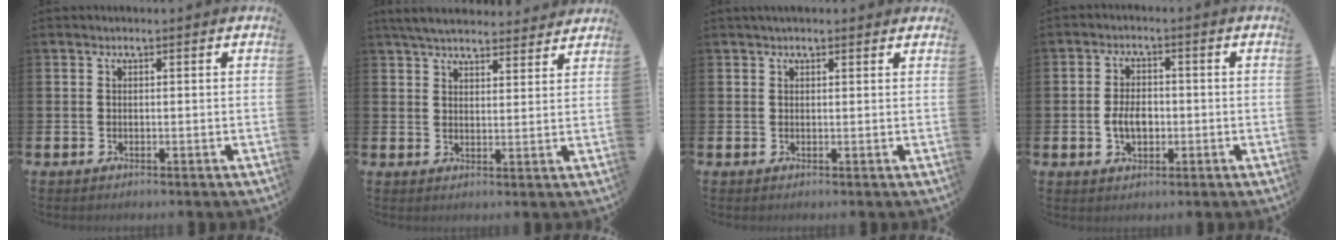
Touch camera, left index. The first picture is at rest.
{"total": 5.4, "force": [5.1, 1.0, 1.2], "torque": [-0.038, -0.022, 0.093]}
{"total": 1.3, "force": [1.2, 0.3, 0.5], "torque": [-0.001, 0.000, 0.019]}
{"total": 4.1, "force": [-0.6, 2.6, 3.1], "torque": [-0.043, 0.000, -0.015]}